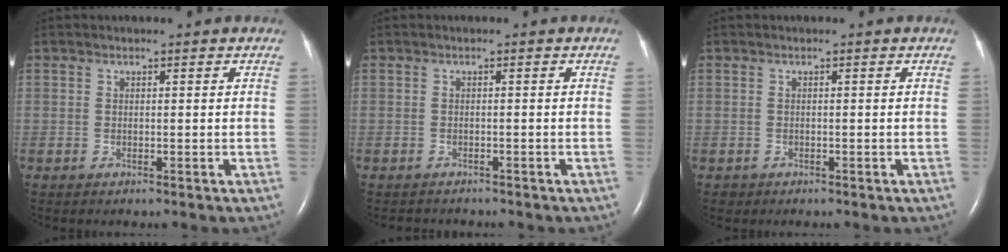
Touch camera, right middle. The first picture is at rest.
{"total": 2.7, "force": [-2.5, 0.9, 0.4], "torque": [-0.009, -0.005, -0.029]}
{"total": 0.6, "force": [-0.4, 0.4, -0.1], "torque": [-0.004, 0.002, -0.007]}